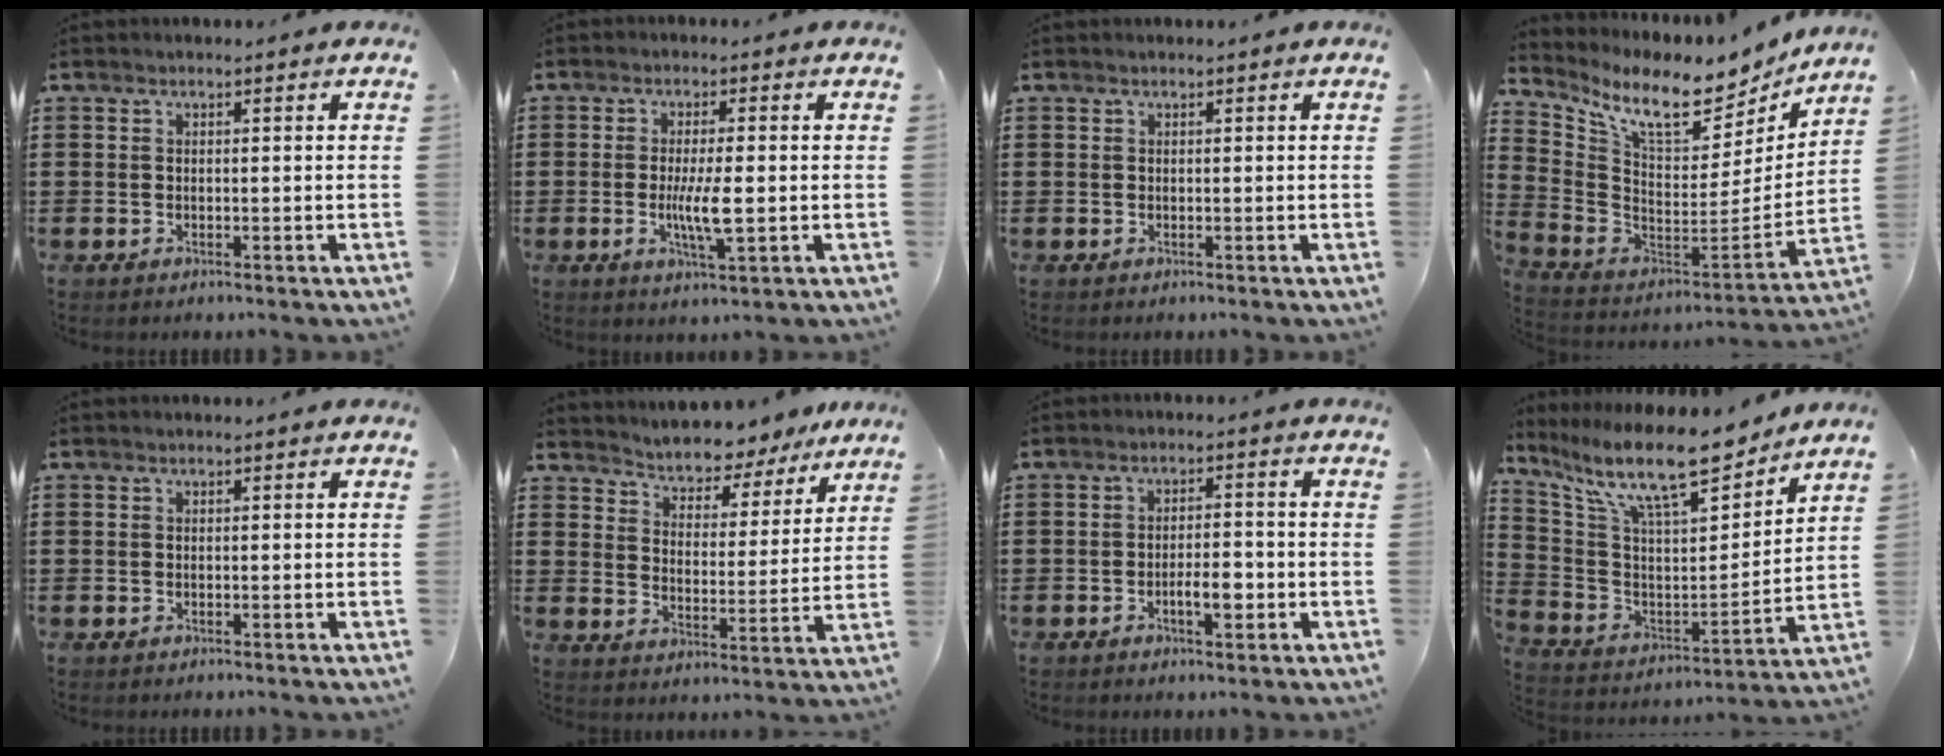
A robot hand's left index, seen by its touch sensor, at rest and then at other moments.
{"total": 5.9, "force": [-0.6, 1.0, 5.8], "torque": [-0.112, -0.006, -0.016]}
{"total": 0.0}
{"total": 9.7, "force": [7.4, 2.9, 5.6], "torque": [-0.130, -0.059, 0.122]}
{"total": 0.0}
{"total": 4.6, "force": [4.5, 0.5, -0.5], "torque": [-0.021, -0.038, 0.075]}
{"total": 4.2, "force": [-1.5, 1.7, 3.6], "torque": [-0.055, 0.004, -0.028]}
{"total": 14.5, "force": [11.4, 2.9, 8.5], "torque": [-0.189, -0.068, 0.193]}